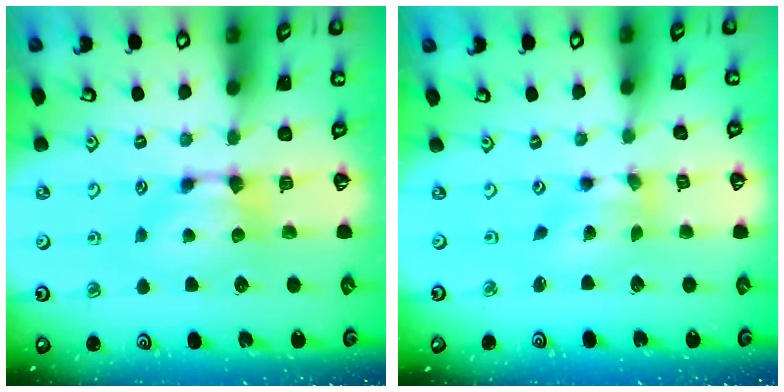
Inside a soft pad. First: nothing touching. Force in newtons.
{"total": 2.0, "press": 1.6, "slide": 1.2}